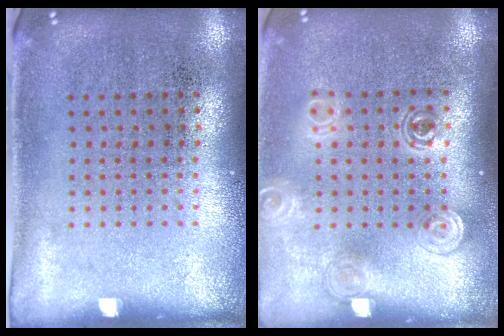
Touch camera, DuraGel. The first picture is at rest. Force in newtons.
{"total": 1.4, "press": 1.2, "slide": 0.8}